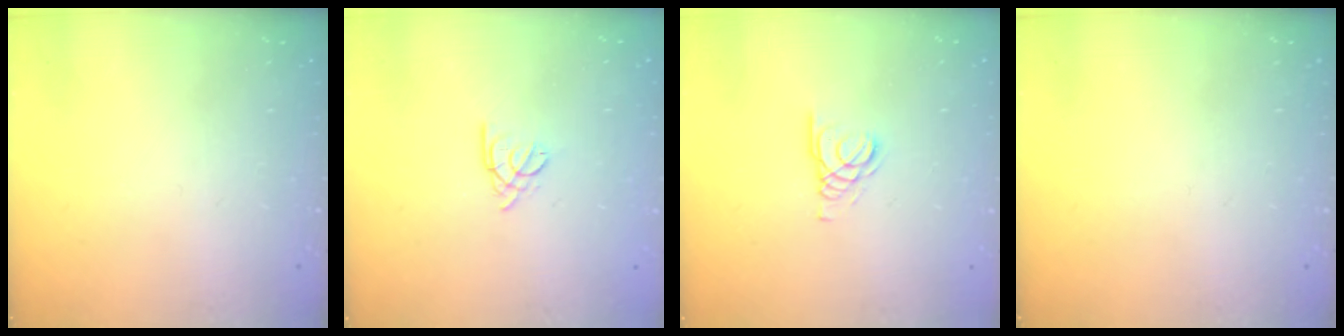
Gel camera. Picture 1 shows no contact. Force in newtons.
{"total": 1.7, "press": 1.7, "slide": 0.4}
{"total": 2.1, "press": 2.1, "slide": 0.2}
{"total": 0.0}